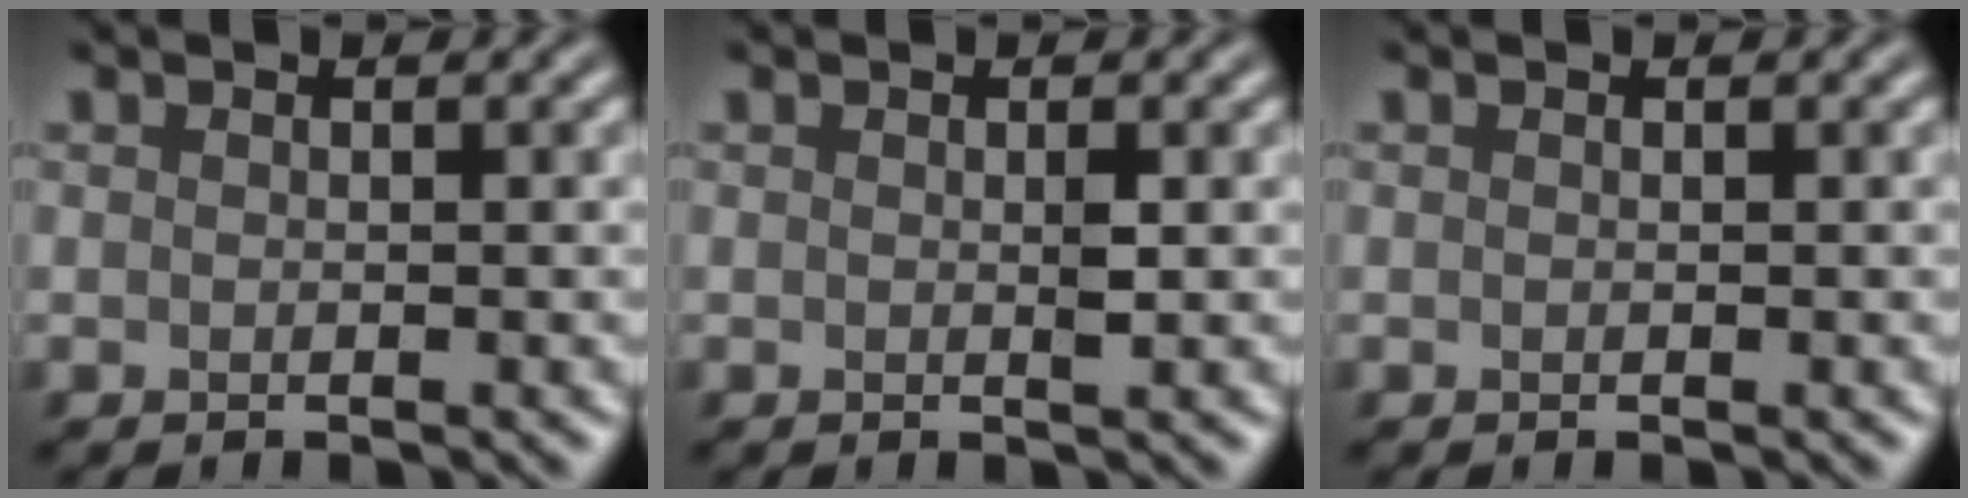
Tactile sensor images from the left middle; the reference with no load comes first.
{"total": 0.8, "force": [0.1, 0.1, 0.7], "torque": [-0.013, -0.001, 0.000]}
{"total": 0.0}